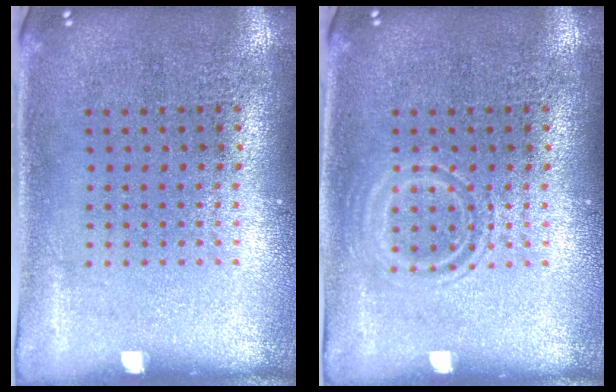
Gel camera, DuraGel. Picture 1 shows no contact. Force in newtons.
{"total": 1.7, "press": 1.7, "slide": 0.2}